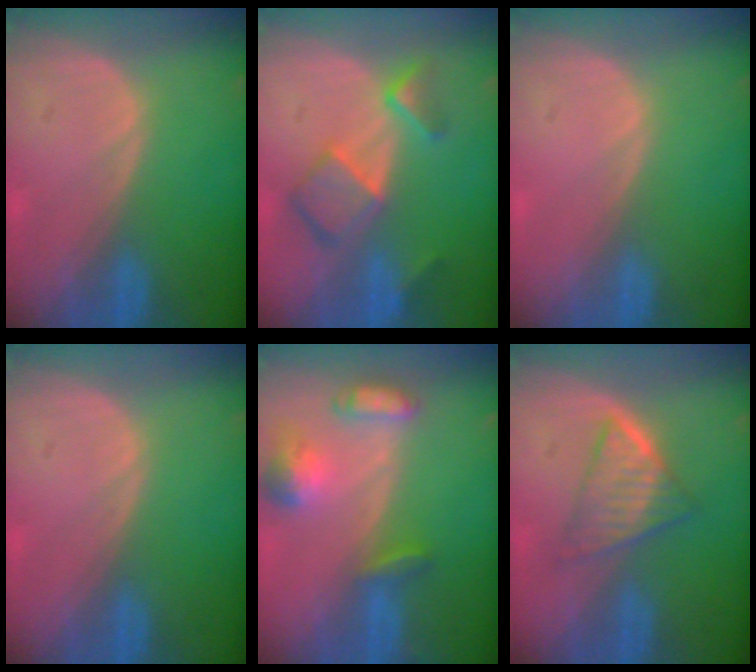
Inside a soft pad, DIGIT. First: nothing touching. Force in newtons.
{"total": 7.6, "press": 6.6, "slide": 3.8}
{"total": 0.0}
{"total": 0.0}
{"total": 6.4, "press": 6.4, "slide": 0.5}
{"total": 5.5, "press": 5.4, "slide": 1.4}